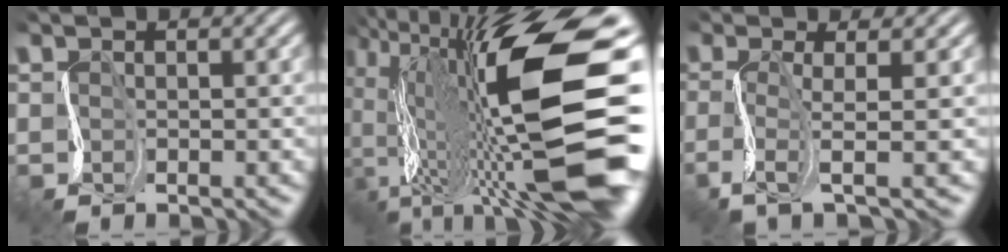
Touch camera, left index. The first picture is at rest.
{"total": 15.5, "force": [-0.7, 5.9, 14.3], "torque": [-0.266, 0.029, -0.033]}
{"total": 2.6, "force": [-0.8, 0.1, 2.5], "torque": [-0.070, -0.002, -0.029]}